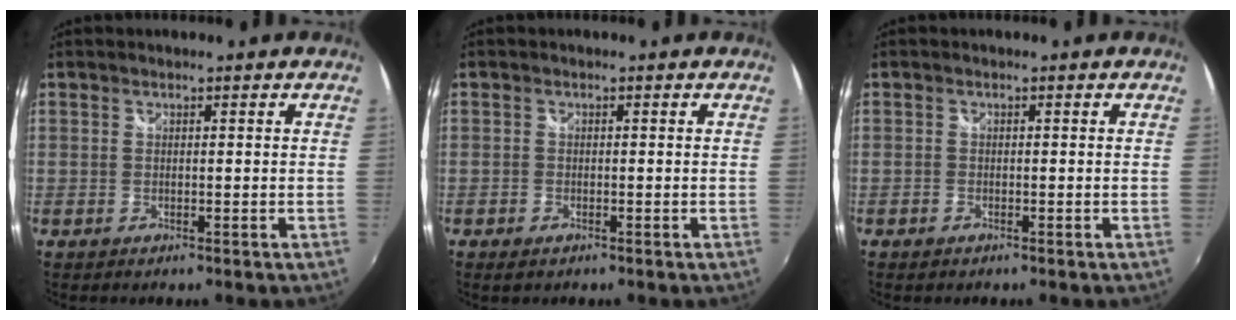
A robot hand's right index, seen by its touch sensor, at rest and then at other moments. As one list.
[{"total": 1.5, "force": [-1.0, 0.9, 0.6], "torque": [-0.014, -0.005, -0.019]}, {"total": 1.0, "force": [-0.8, 0.7, 0.2], "torque": [-0.007, -0.002, -0.015]}]